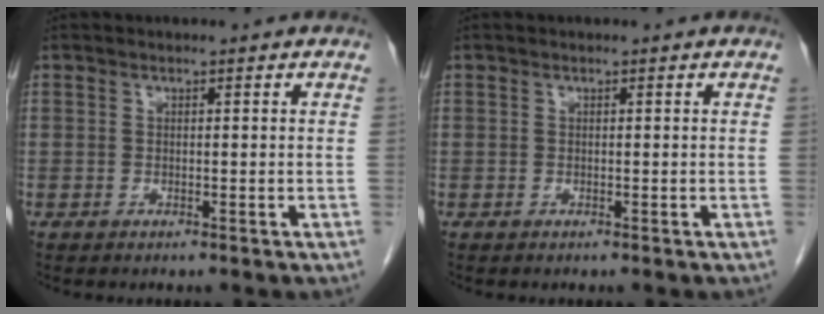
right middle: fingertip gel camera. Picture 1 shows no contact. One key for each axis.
{"total": 0.0}